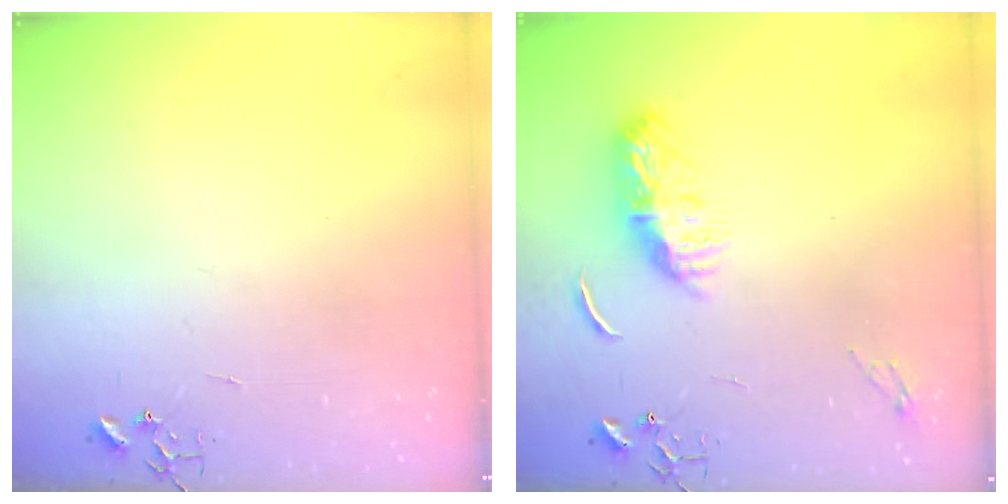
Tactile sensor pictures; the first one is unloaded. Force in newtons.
{"total": 10.1, "press": 10.1, "slide": 0.1}